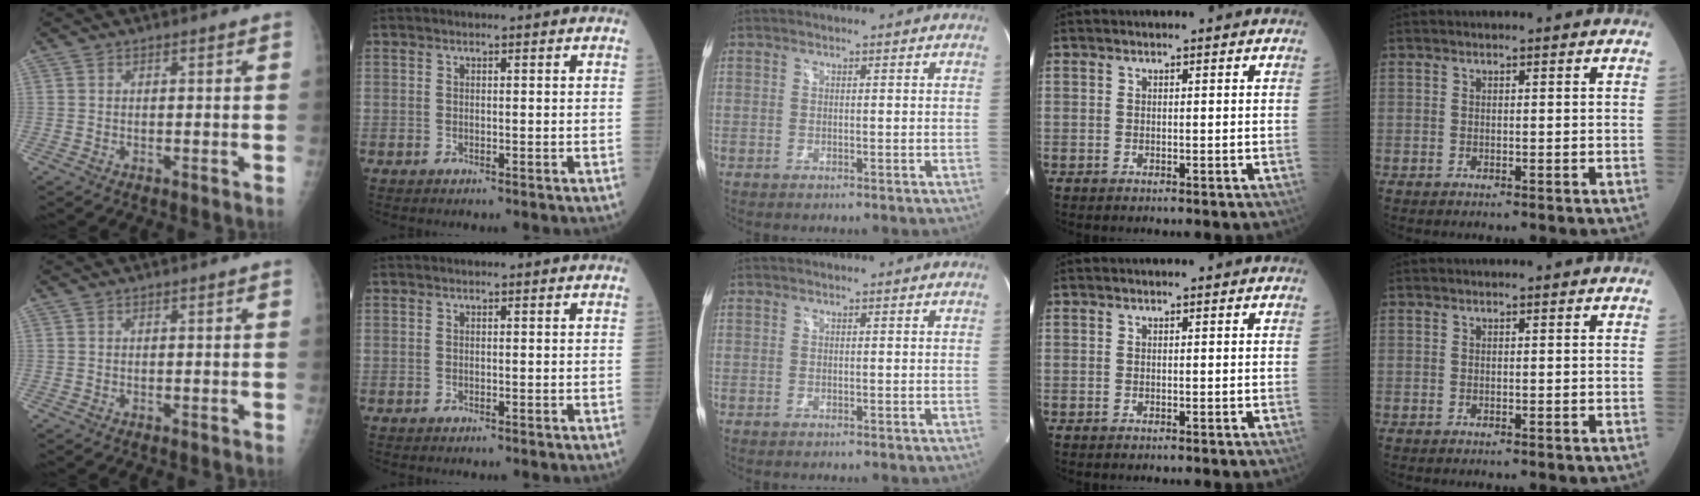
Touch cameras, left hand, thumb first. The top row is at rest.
{}